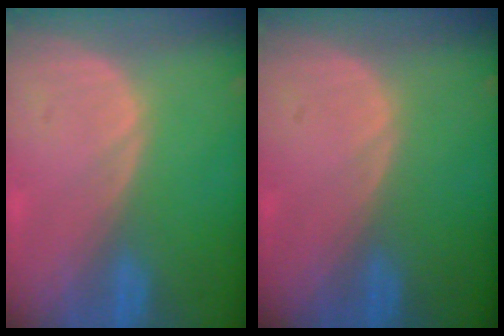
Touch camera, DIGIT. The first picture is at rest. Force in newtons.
{"total": 0.0}